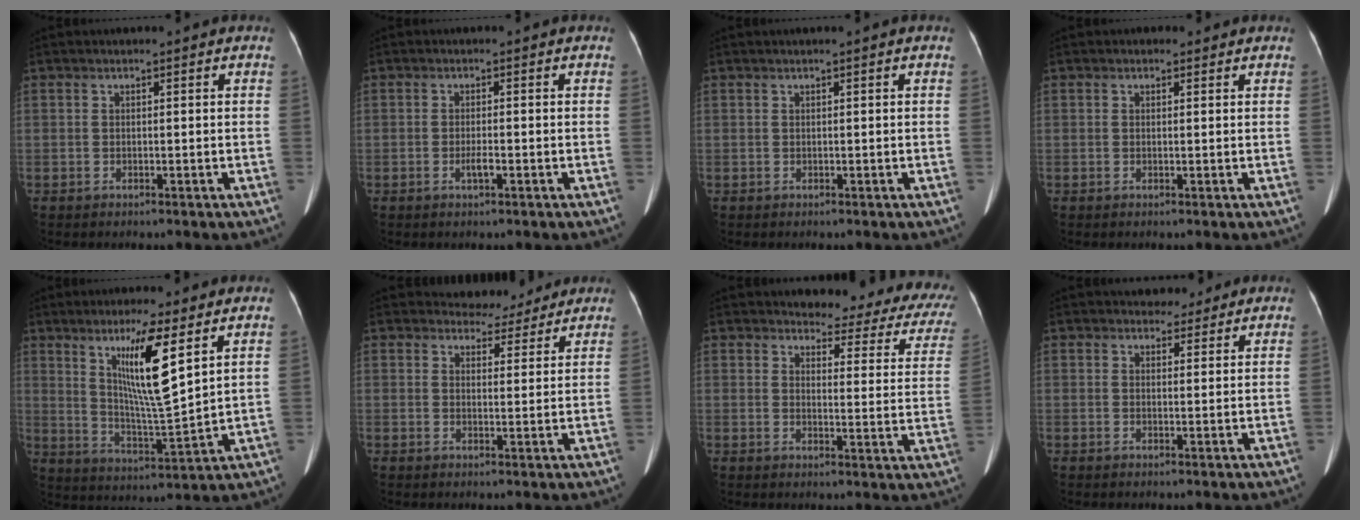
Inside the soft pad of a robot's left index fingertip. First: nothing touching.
{"total": 1.7, "force": [-0.8, 0.3, 1.5], "torque": [-0.027, 0.001, -0.013]}
{"total": 0.0}
{"total": 0.7, "force": [0.4, 0.5, 0.1], "torque": [-0.003, 0.001, 0.000]}
{"total": 11.1, "force": [5.1, 0.1, 9.9], "torque": [-0.181, -0.018, 0.094]}
{"total": 5.1, "force": [4.7, 1.9, -0.3], "torque": [0.011, -0.001, 0.053]}
{"total": 14.7, "force": [13.1, 3.8, 5.5], "torque": [-0.034, -0.052, 0.118]}
{"total": 3.5, "force": [3.1, 1.7, 0.4], "torque": [0.003, 0.000, 0.036]}